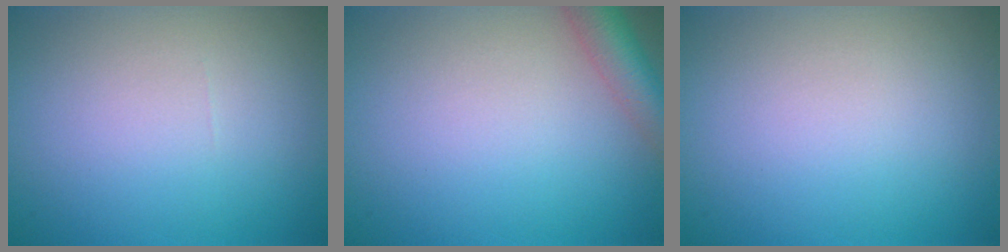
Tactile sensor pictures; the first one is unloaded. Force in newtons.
{"total": 3.9, "press": 3.9, "slide": 0.2}
{"total": 0.0}